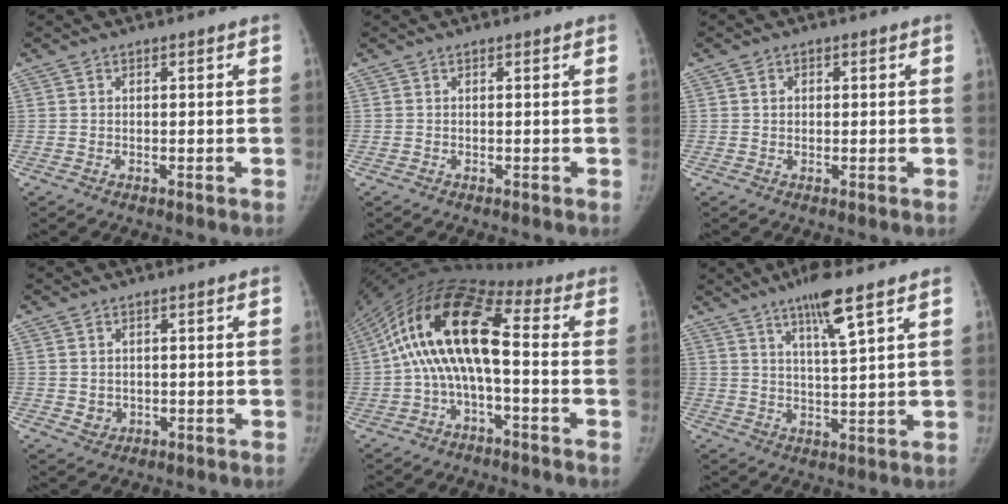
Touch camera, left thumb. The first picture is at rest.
{"total": 0.0}
{"total": 1.8, "force": [0.4, 1.6, 0.8], "torque": [-0.005, 0.001, 0.005]}
{"total": 2.7, "force": [-0.1, 2.4, 1.1], "torque": [-0.007, 0.001, 0.008]}
{"total": 17.4, "force": [-0.8, 7.5, 15.7], "torque": [-0.298, 0.057, -0.025]}
{"total": 8.2, "force": [5.0, 0.6, 6.5], "torque": [-0.115, -0.030, 0.090]}